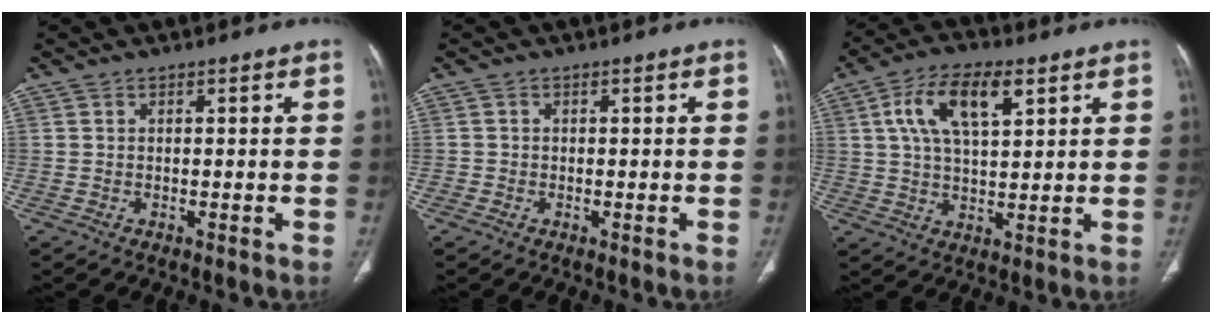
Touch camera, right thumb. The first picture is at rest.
{"total": 0.6, "force": [-0.3, 0.5, -0.1], "torque": [0.003, 0.004, -0.009]}
{"total": 11.6, "force": [4.6, 5.4, 9.2], "torque": [-0.165, 0.001, 0.082]}